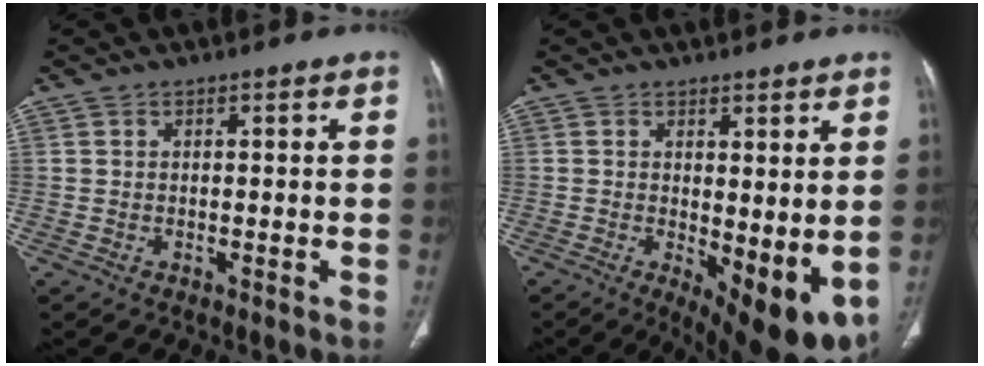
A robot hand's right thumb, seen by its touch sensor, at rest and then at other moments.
{"total": 10.6, "force": [-0.8, 4.0, 9.8], "torque": [-0.132, -0.025, 0.004]}